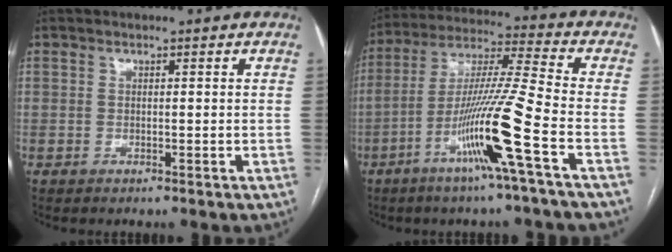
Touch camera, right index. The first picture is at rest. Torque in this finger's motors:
{"motor_torque": [1.95, -0.19, 1.05, 0.21]}